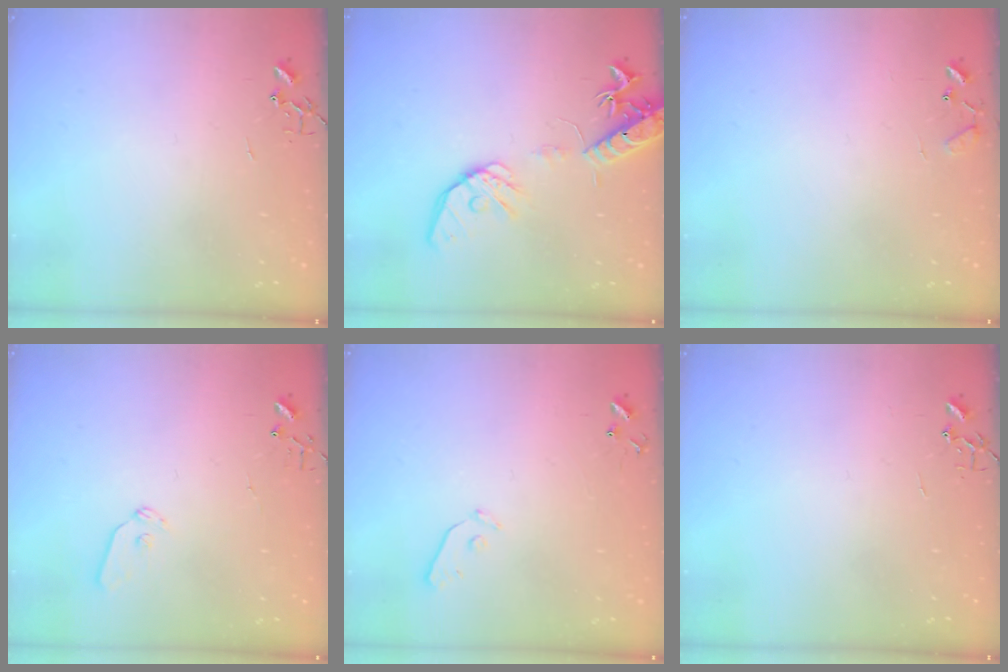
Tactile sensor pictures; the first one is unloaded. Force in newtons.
{"total": 16.5, "press": 16.2, "slide": 2.8}
{"total": 7.6, "press": 7.5, "slide": 0.6}
{"total": 6.0, "press": 5.9, "slide": 0.8}
{"total": 4.9, "press": 4.9, "slide": 0.5}
{"total": 0.0}